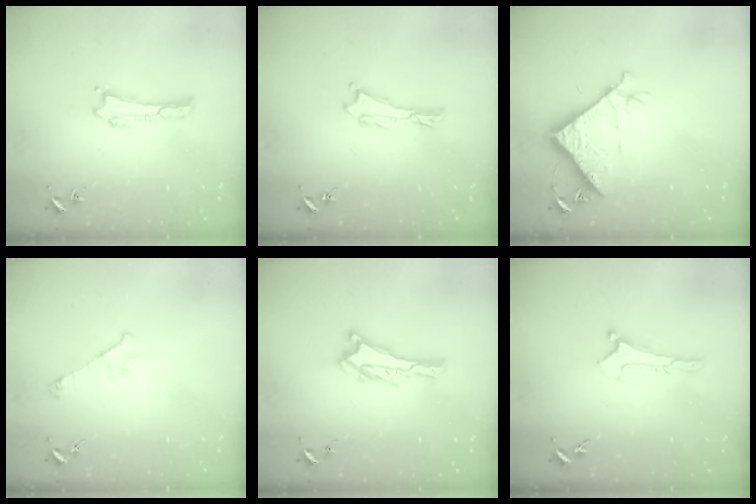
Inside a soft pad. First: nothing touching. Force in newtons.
{"total": 0.0}
{"total": 8.3, "press": 8.3, "slide": 0.8}
{"total": 2.9, "press": 2.9, "slide": 0.3}
{"total": 0.0}
{"total": 0.0}